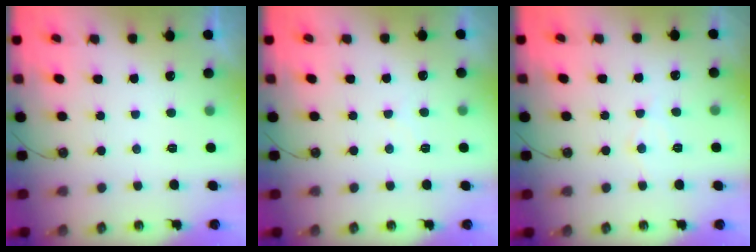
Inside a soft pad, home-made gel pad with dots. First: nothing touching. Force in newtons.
{"total": 5.4, "press": 5.3, "slide": 0.8}
{"total": 5.3, "press": 5.2, "slide": 0.8}